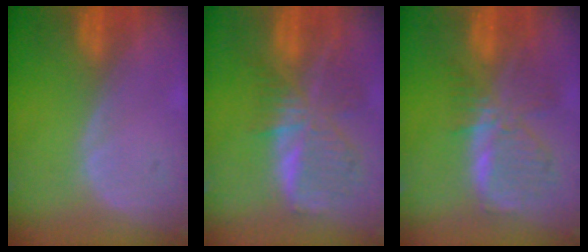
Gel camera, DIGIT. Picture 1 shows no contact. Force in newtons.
{"total": 9.1, "press": 7.9, "slide": 4.4}
{"total": 8.3, "press": 7.3, "slide": 4.0}